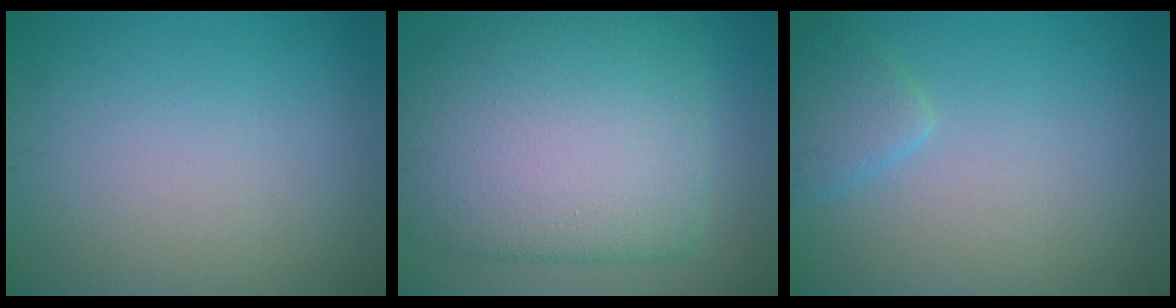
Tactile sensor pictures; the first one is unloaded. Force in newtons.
{"total": 13.4, "press": 13.4, "slide": 0.3}
{"total": 2.1, "press": 2.1, "slide": 0.2}